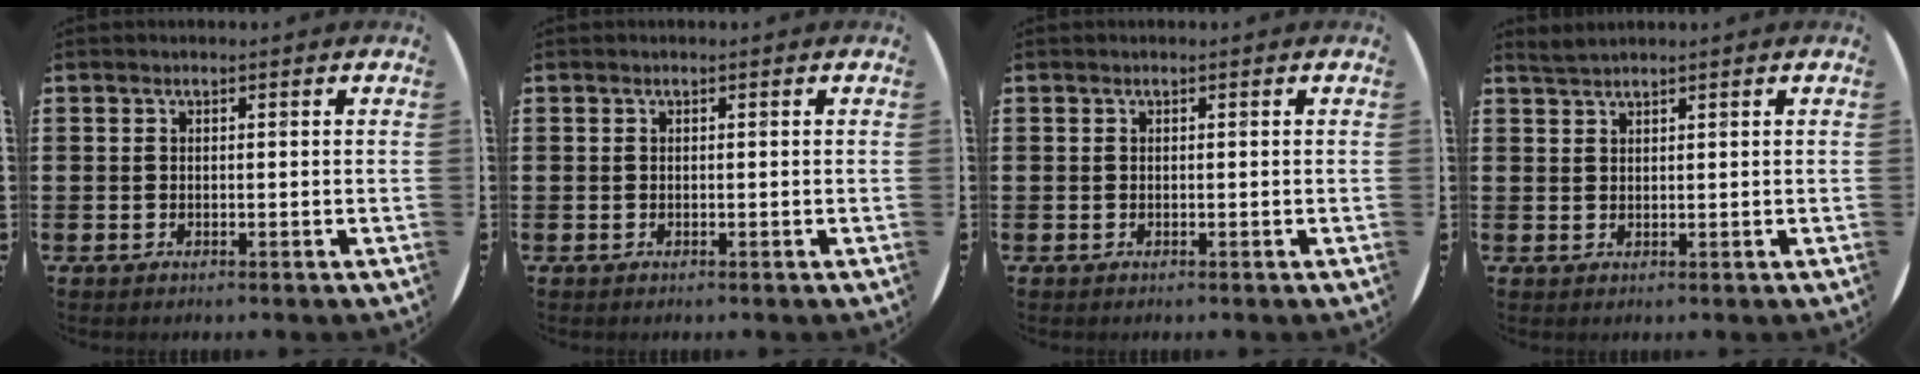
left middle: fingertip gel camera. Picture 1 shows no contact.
{"total": 0.0}
{"total": 0.0}
{"total": 1.5, "force": [1.4, -0.1, 0.2], "torque": [-0.005, 0.001, 0.028]}